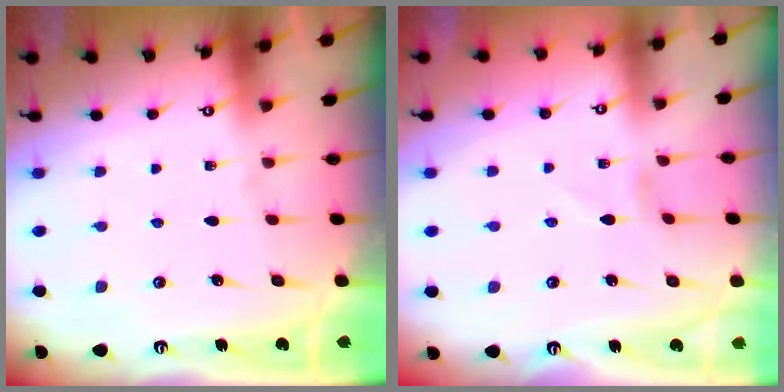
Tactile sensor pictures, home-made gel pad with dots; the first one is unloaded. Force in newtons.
{"total": 0.0}